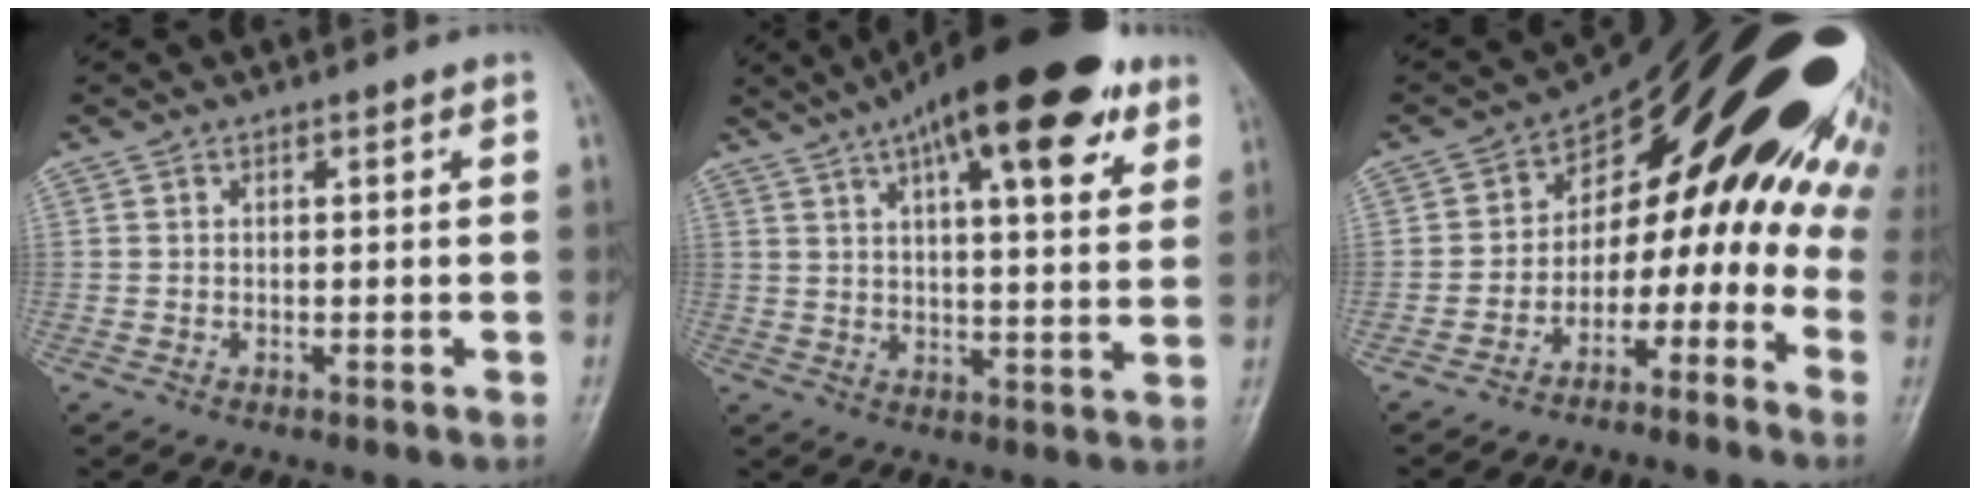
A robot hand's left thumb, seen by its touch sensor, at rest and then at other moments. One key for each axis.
{"total": 21.6, "fx": 12.2, "fy": 6.7, "fz": 16.5, "tx": -0.236, "ty": -0.013, "tz": 0.180}
{"total": 24.7, "fx": -0.2, "fy": 15.1, "fz": 19.5, "tx": -0.218, "ty": 0.125, "tz": -0.003}